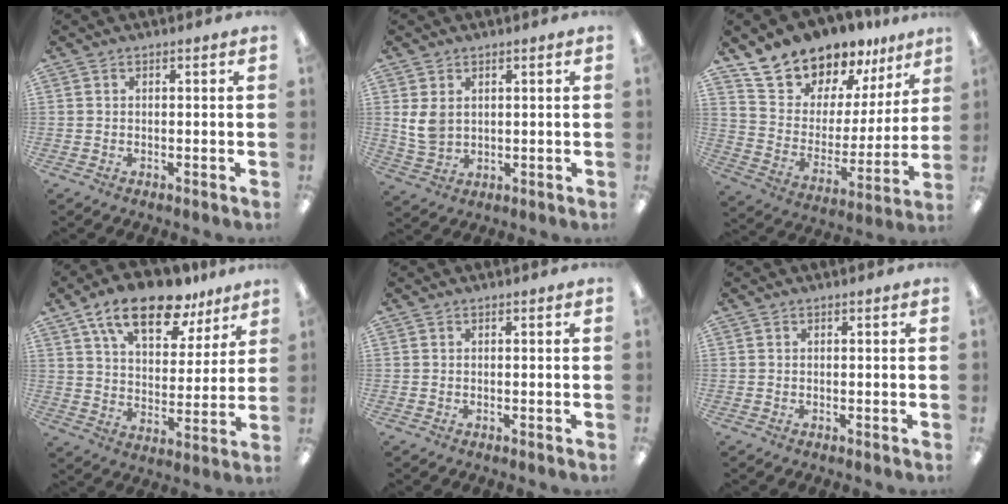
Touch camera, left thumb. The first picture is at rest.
{"total": 5.8, "force": [1.6, 4.4, 3.5], "torque": [-0.075, 0.000, 0.029]}
{"total": 15.3, "force": [14.1, 5.9, 1.0], "torque": [-0.050, -0.133, 0.262]}
{"total": 16.9, "force": [11.6, 7.4, 9.8], "torque": [-0.158, -0.057, 0.199]}
{"total": 0.0}
{"total": 0.0}